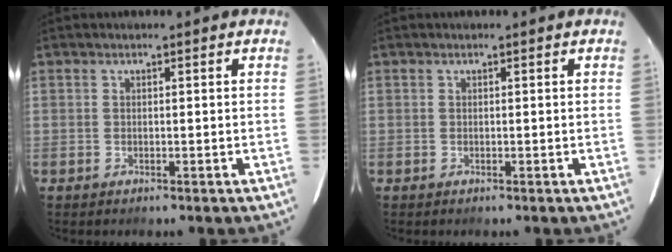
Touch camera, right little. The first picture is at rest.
{"total": 0.0}